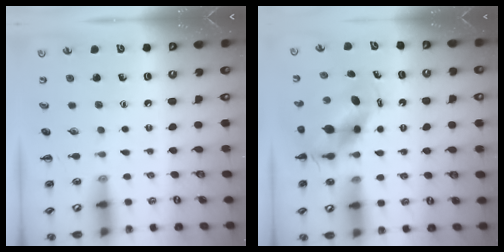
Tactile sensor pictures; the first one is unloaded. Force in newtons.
{"total": 5.6, "press": 5.4, "slide": 1.6}